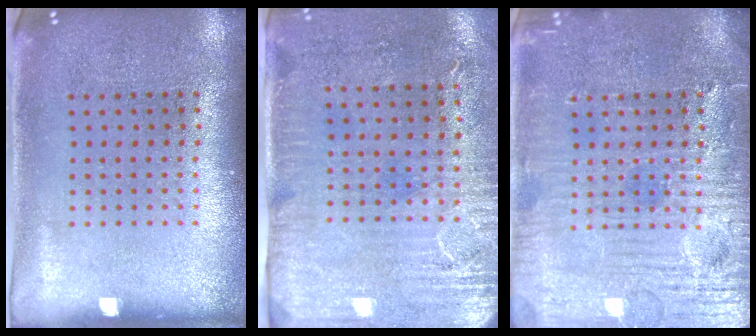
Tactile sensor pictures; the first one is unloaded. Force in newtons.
{"total": 2.9, "press": 2.4, "slide": 1.6}
{"total": 5.7, "press": 5.7, "slide": 0.6}